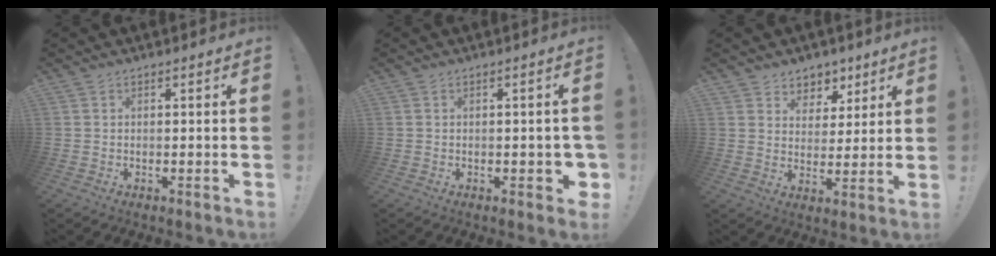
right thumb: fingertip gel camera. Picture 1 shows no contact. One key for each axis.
{"total": 2.6, "fx": -0.9, "fy": 1.3, "fz": 2.1, "tx": -0.024, "ty": 0.007, "tz": -0.012}
{"total": 7.0, "fx": 4.3, "fy": 5.5, "fz": 0.6, "tx": -0.004, "ty": -0.035, "tz": 0.087}